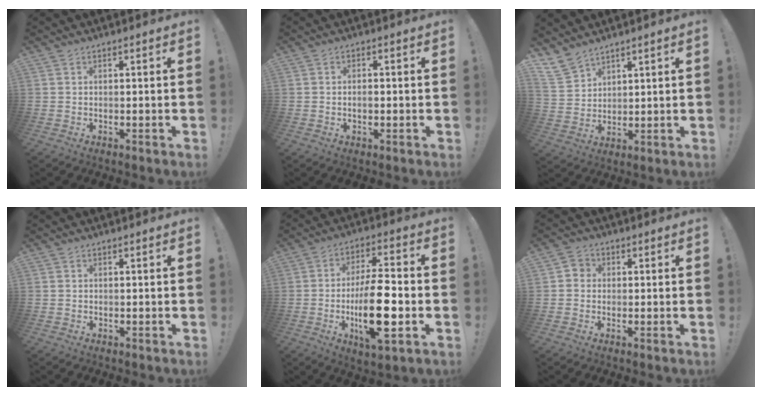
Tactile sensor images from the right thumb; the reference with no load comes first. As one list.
[{"total": 1.6, "force": [-0.7, 0.9, 1.2], "torque": [-0.018, 0.004, -0.014]}, {"total": 7.8, "force": [6.5, 3.8, 2.1], "torque": [-0.046, -0.041, 0.129]}, {"total": 0.6, "force": [0.0, 0.6, -0.2], "torque": [-0.002, 0.005, 0.000]}, {"total": 17.2, "force": [-3.7, 5.8, 15.8], "torque": [-0.279, 0.005, -0.061]}, {"total": 3.1, "force": [-0.7, 2.7, 1.1], "torque": [-0.026, 0.014, -0.010]}]